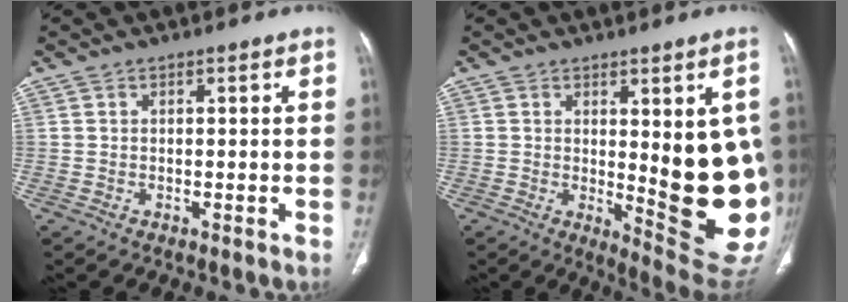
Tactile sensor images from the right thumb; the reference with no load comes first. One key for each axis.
{"total": 16.3, "fx": 0.3, "fy": 4.9, "fz": 15.6, "tx": -0.172, "ty": -0.036, "tz": 0.021}